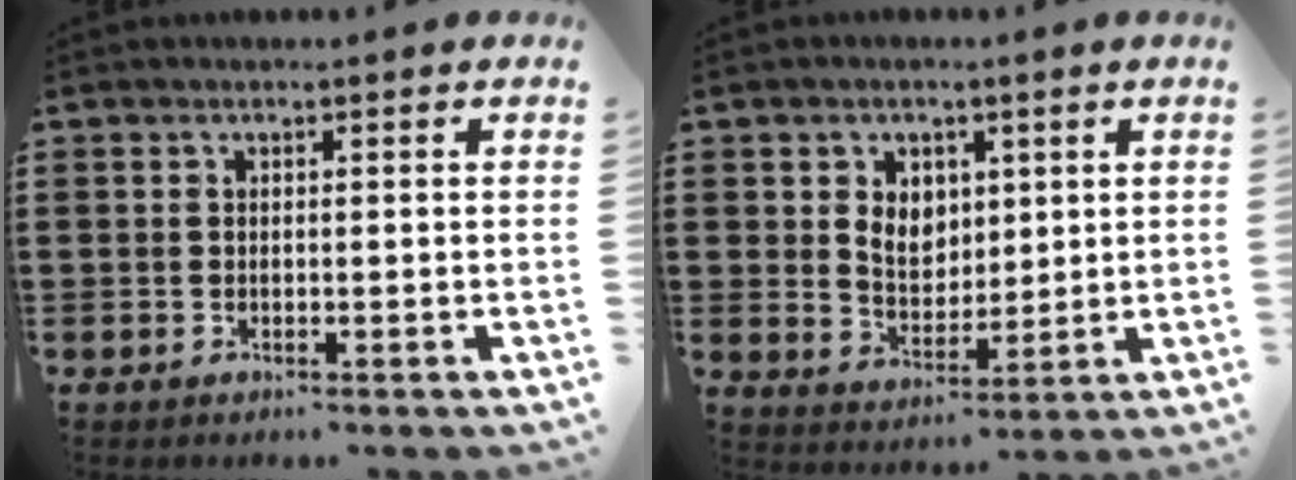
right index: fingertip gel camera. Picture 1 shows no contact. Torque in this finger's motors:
{"motor_torque": [0.58, 0.12, 0.16, 0.09]}